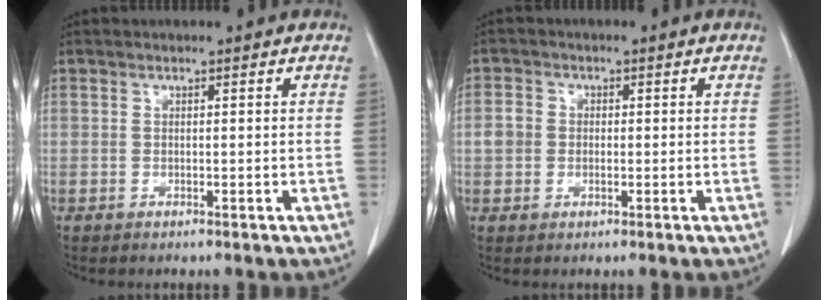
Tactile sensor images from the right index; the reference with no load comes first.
{"total": 3.1, "force": [0.0, 2.8, 1.3], "torque": [-0.028, 0.012, -0.001]}